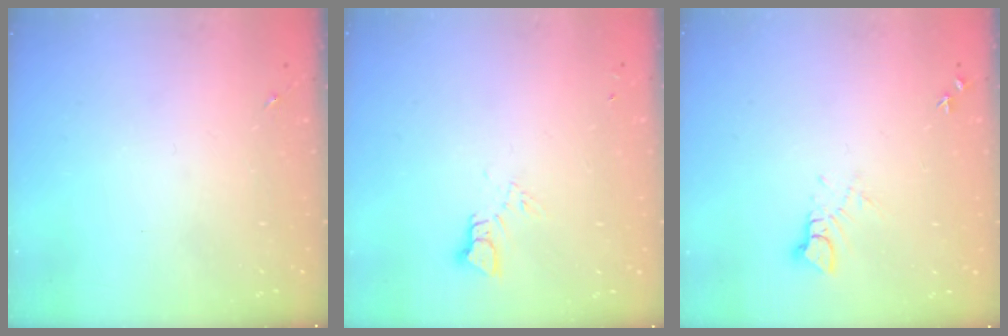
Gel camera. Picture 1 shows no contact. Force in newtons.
{"total": 3.4, "press": 3.4, "slide": 0.2}
{"total": 5.9, "press": 5.9, "slide": 0.6}